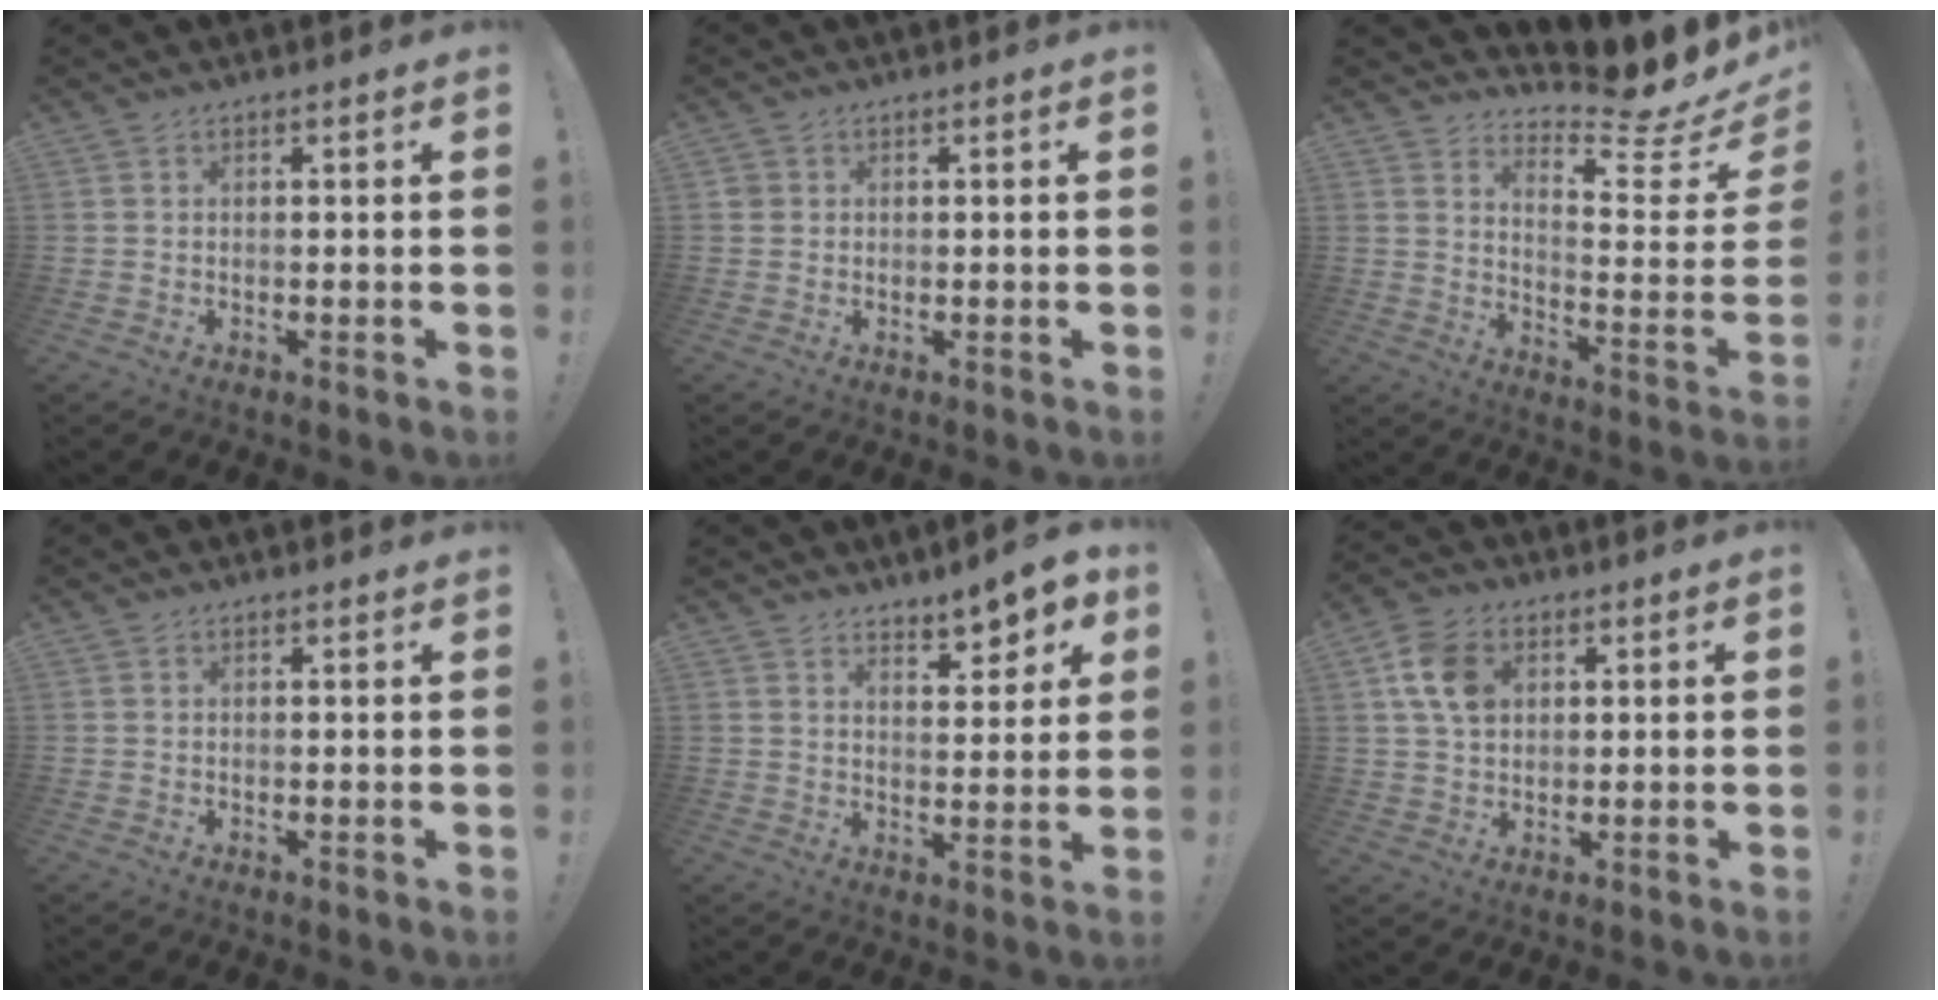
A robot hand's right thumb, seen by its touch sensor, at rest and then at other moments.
{"total": 1.5, "force": [0.5, 1.3, 0.4], "torque": [-0.007, 0.002, 0.010]}
{"total": 9.5, "force": [8.3, 0.6, 4.6], "torque": [-0.053, -0.101, 0.125]}
{"total": 0.6, "force": [0.6, 0.2, 0.0], "torque": [0.014, -0.006, 0.009]}
{"total": 7.5, "force": [6.2, 2.0, 3.8], "torque": [-0.032, -0.054, 0.105]}
{"total": 10.0, "force": [2.9, 7.5, 6.0], "torque": [-0.097, 0.007, 0.057]}